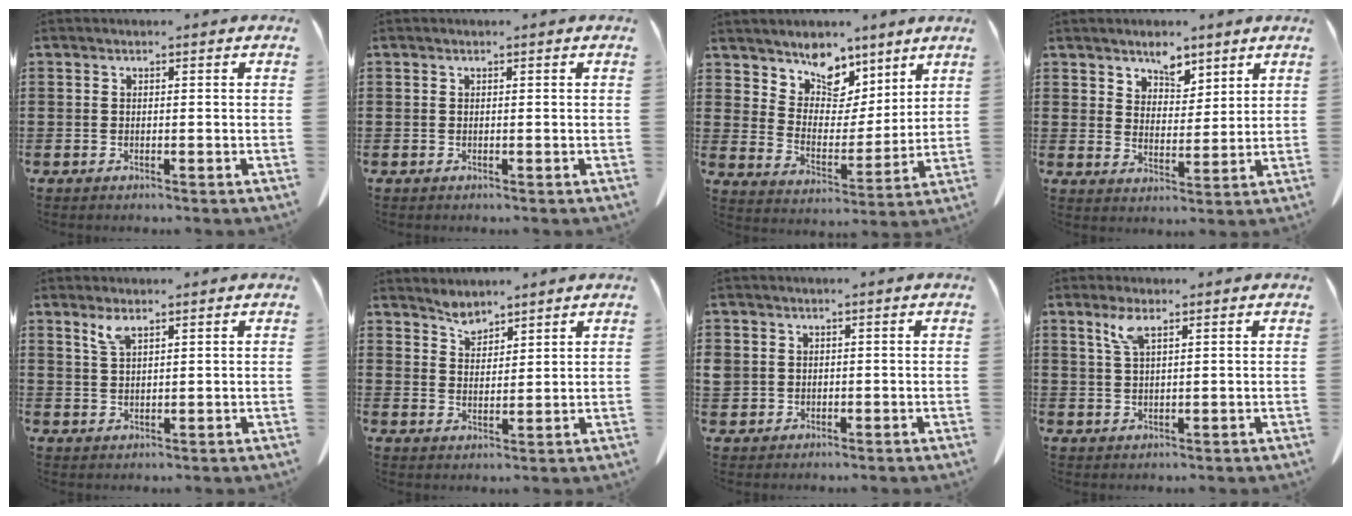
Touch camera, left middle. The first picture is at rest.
{"total": 0.0}
{"total": 7.2, "force": [5.9, 4.1, 0.1], "torque": [-0.050, -0.045, 0.112]}
{"total": 4.6, "force": [3.8, 2.4, 0.8], "torque": [-0.024, -0.007, 0.071]}
{"total": 2.9, "force": [2.1, 0.6, 2.0], "torque": [-0.046, 0.000, 0.039]}
{"total": 3.6, "force": [3.3, 1.3, 0.5], "torque": [-0.020, -0.006, 0.064]}
{"total": 1.5, "force": [0.2, 1.5, 0.4], "torque": [-0.014, 0.007, 0.001]}
{"total": 3.6, "force": [2.2, 0.8, 2.8], "torque": [-0.064, 0.004, 0.039]}